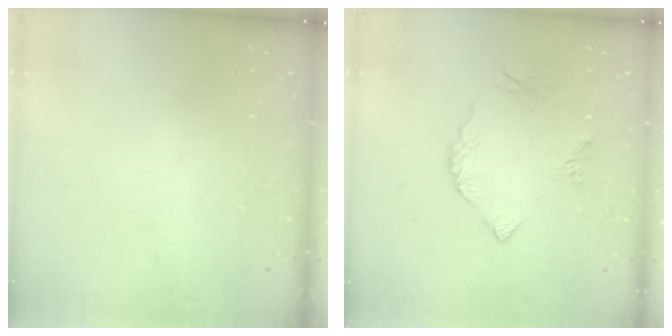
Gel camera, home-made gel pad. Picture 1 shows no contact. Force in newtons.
{"total": 6.0, "press": 6.0, "slide": 0.5}